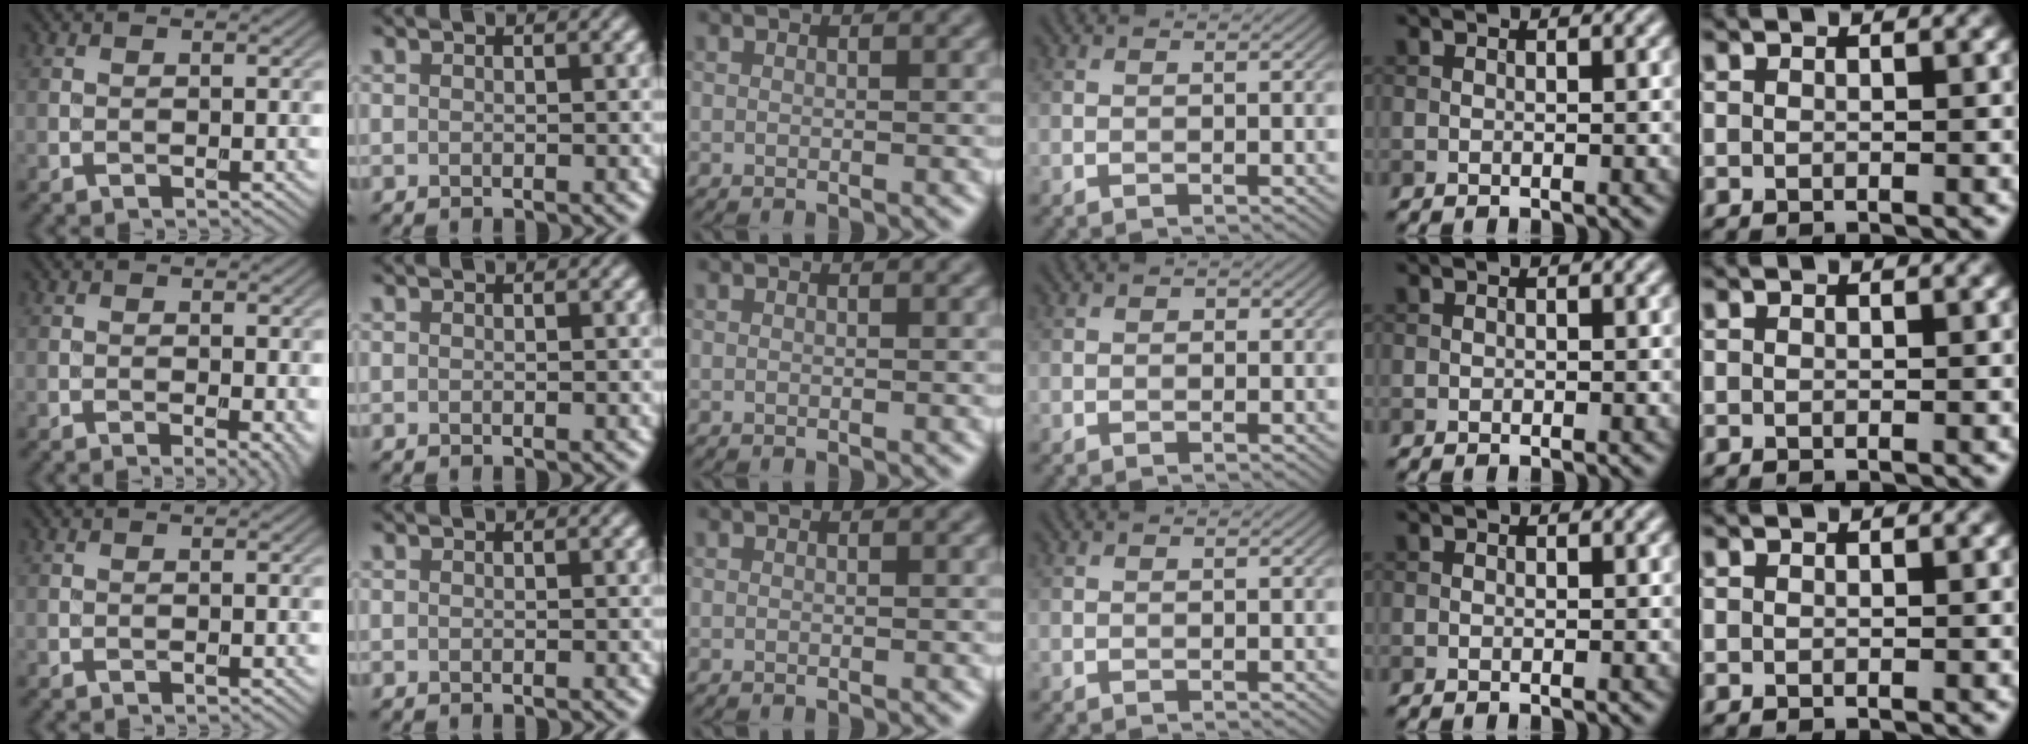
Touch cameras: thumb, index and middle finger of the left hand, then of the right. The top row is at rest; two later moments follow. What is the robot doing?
{"motion": "screw", "object": "dispenser bottle"}